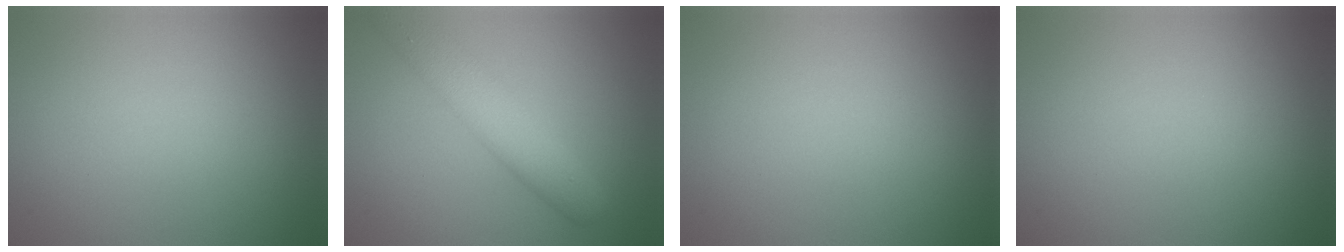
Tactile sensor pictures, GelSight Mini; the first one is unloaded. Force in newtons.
{"total": 5.2, "press": 5.2, "slide": 0.2}
{"total": 0.0}
{"total": 0.0}